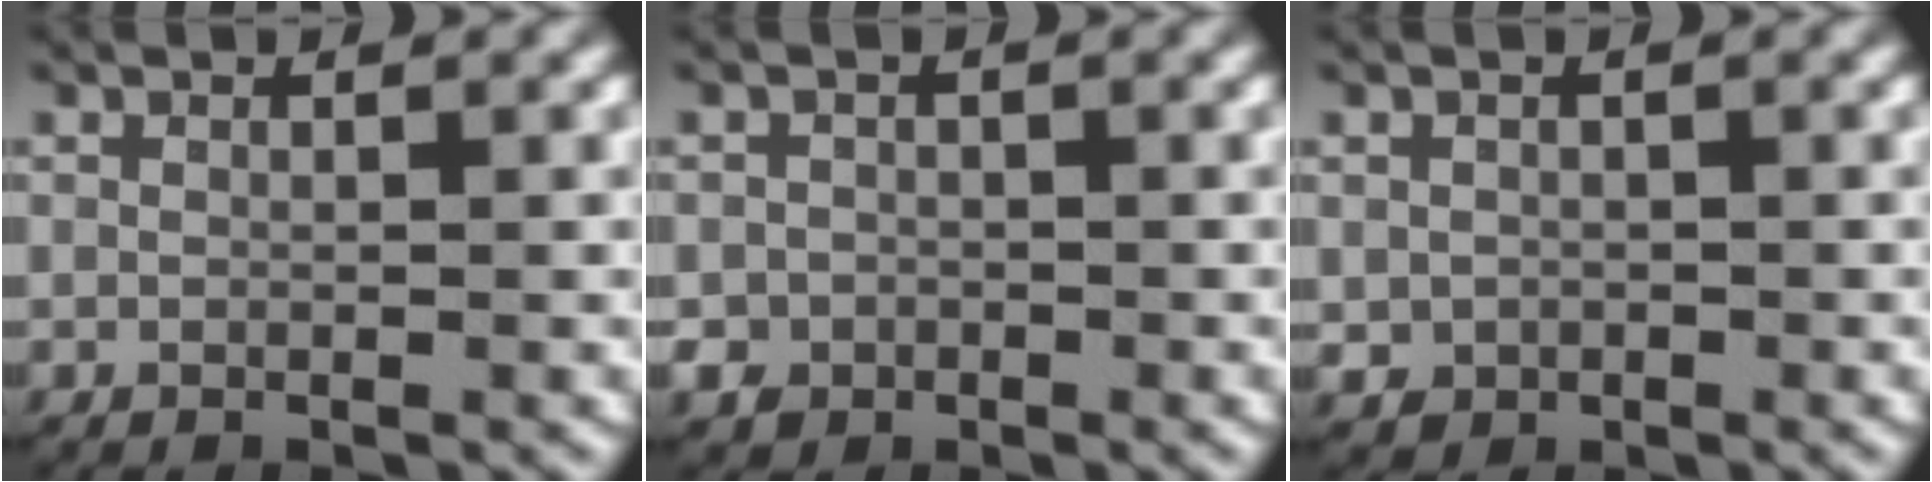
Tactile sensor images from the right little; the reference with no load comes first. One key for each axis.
{"total": 4.2, "fx": -1.8, "fy": 3.7, "fz": 0.8, "tx": -0.022, "ty": -0.016, "tz": -0.030}
{"total": 2.7, "fx": -0.6, "fy": 2.5, "fz": 0.9, "tx": -0.027, "ty": -0.013, "tz": -0.001}